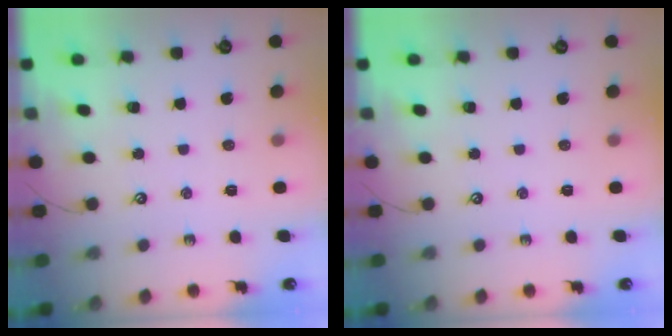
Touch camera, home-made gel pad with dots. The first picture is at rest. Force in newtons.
{"total": 0.0}